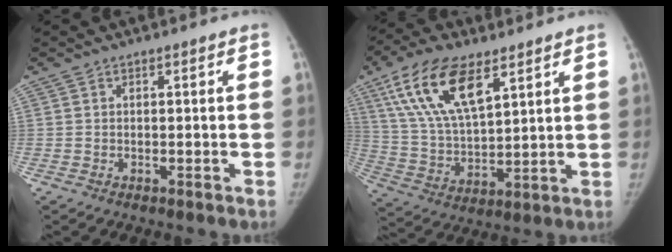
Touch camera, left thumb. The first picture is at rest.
{"total": 17.2, "force": [9.0, 7.6, 12.5], "torque": [-0.221, -0.025, 0.174]}